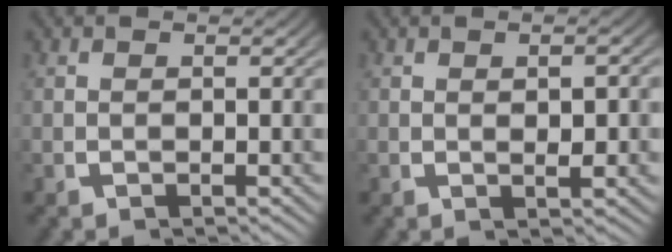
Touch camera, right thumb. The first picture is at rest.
{"total": 1.9, "force": [0.1, 0.7, 1.8], "torque": [-0.019, -0.003, 0.006]}